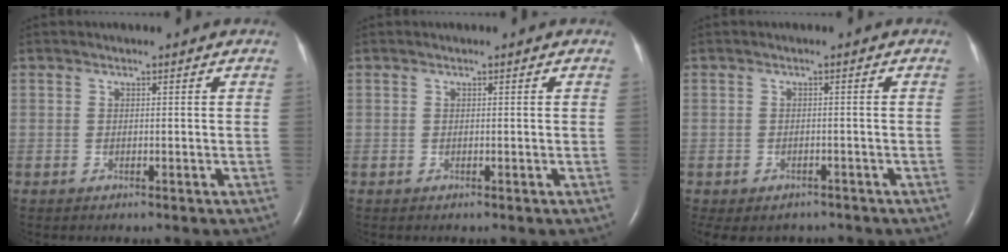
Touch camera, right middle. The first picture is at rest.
{"total": 0.0}
{"total": 5.7, "force": [-4.5, 3.3, 1.3], "torque": [-0.018, 0.005, -0.055]}